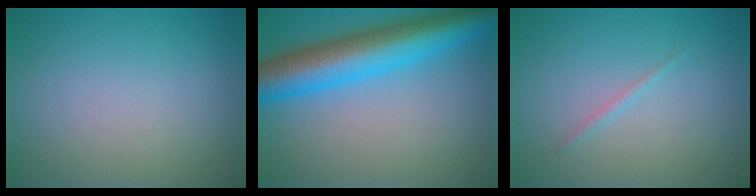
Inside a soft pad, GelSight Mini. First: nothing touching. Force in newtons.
{"total": 9.2, "press": 9.2, "slide": 0.3}
{"total": 0.6, "press": 0.6, "slide": 0.0}